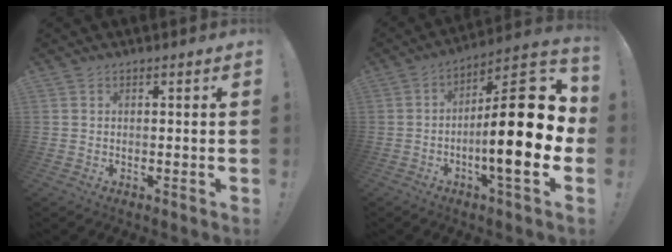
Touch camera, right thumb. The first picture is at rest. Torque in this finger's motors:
{"motor_torque": [2.13, 2.88, 1.53, -1.24, 0.26]}